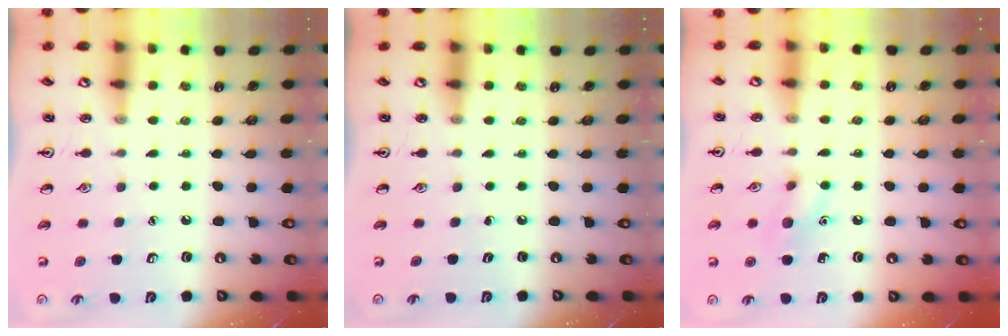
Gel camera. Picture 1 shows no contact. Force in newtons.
{"total": 0.0}
{"total": 7.0, "press": 6.9, "slide": 1.3}